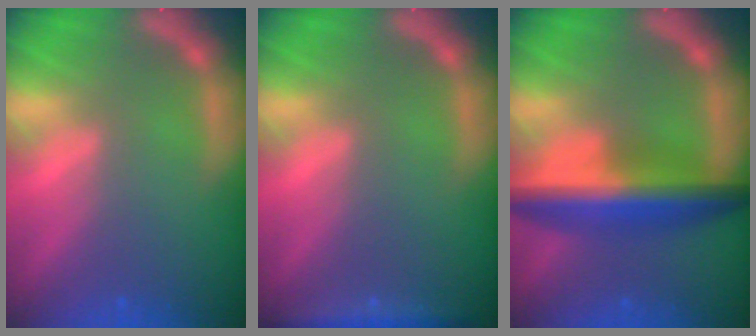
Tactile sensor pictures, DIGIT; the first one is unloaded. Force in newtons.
{"total": 2.9}
{"total": 8.0}